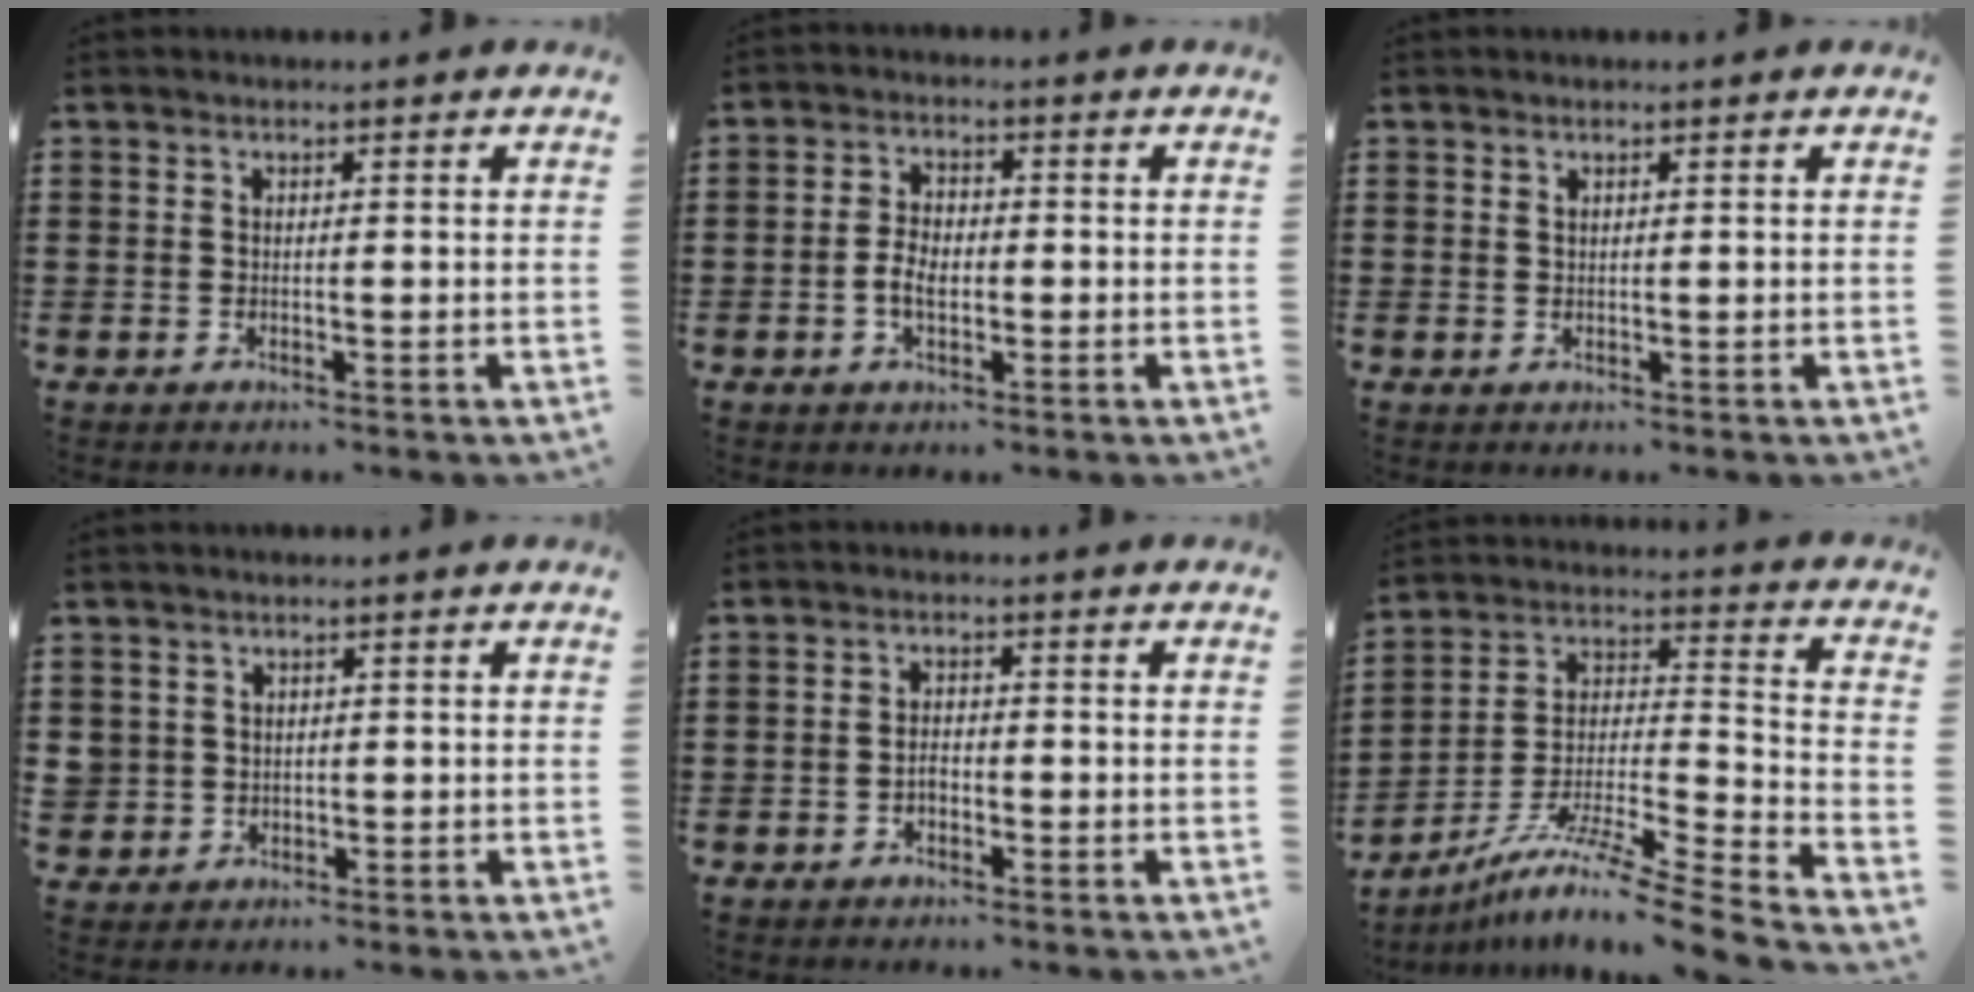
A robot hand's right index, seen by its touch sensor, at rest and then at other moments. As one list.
[{"total": 3.9, "force": [-1.0, 2.2, 3.1], "torque": [-0.072, 0.001, -0.022]}, {"total": 0.6, "force": [0.3, 0.4, 0.2], "torque": [-0.006, 0.002, 0.007]}, {"total": 2.0, "force": [0.5, 2.0, 0.0], "torque": [-0.010, 0.010, 0.007]}, {"total": 1.8, "force": [-0.8, 1.0, 1.3], "torque": [-0.026, 0.002, -0.015]}, {"total": 10.1, "force": [-8.2, -0.3, 6.0], "torque": [-0.104, 0.001, -0.164]}]